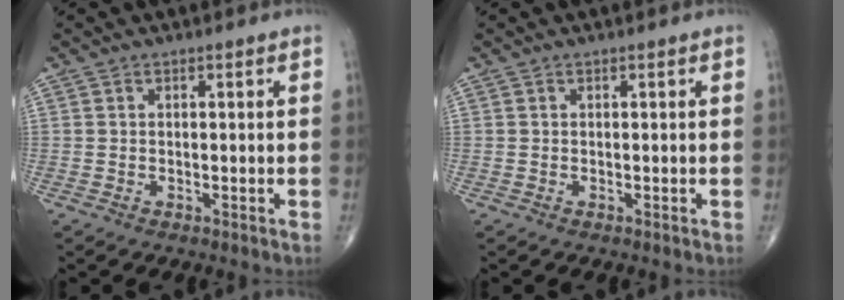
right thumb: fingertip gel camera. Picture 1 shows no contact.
{"total": 0.0}